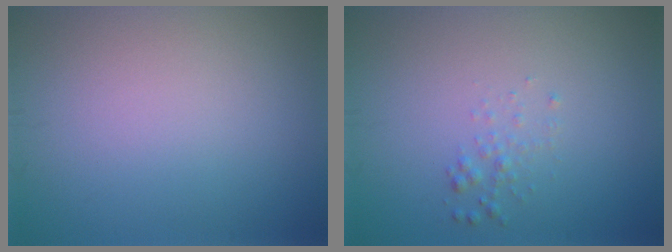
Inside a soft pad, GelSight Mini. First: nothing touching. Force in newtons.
{"total": 1.0, "press": 1.0, "slide": 0.0}